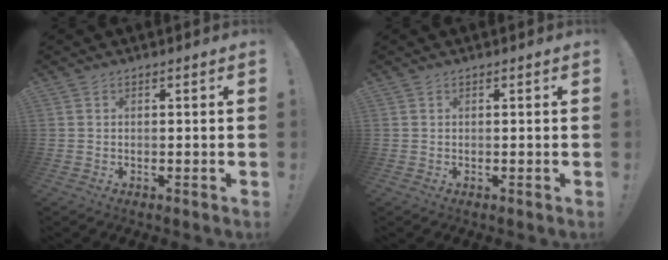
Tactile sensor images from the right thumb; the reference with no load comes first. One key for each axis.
{"total": 0.0}